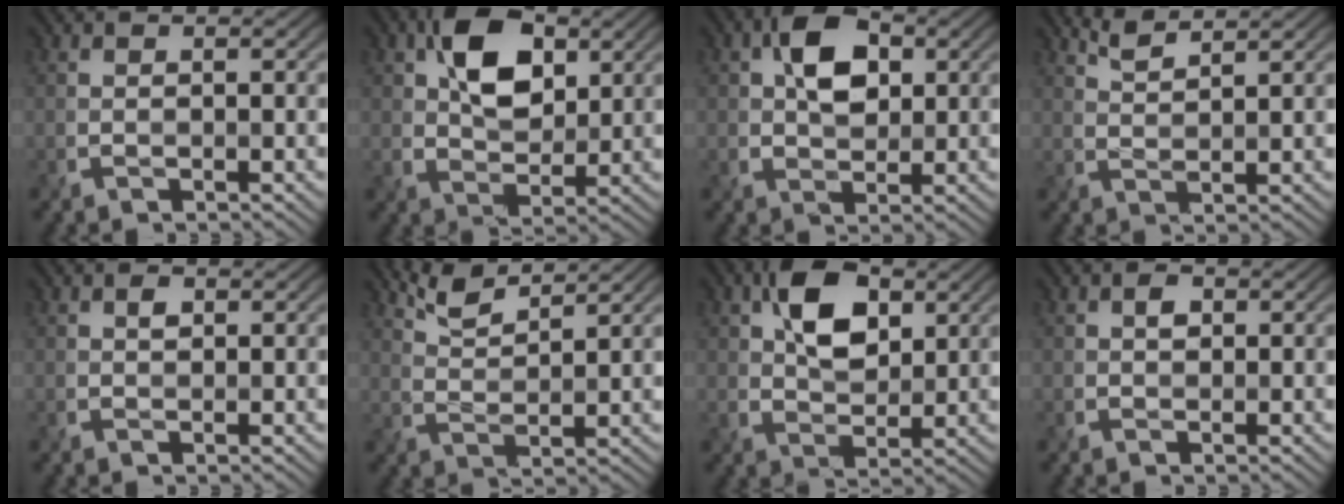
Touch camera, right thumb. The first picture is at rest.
{"total": 8.3, "force": [3.0, 5.1, 5.9], "torque": [-0.106, 0.006, 0.048]}
{"total": 6.2, "force": [1.6, 4.1, 4.3], "torque": [-0.076, 0.007, 0.020]}
{"total": 2.7, "force": [2.4, 0.3, 1.3], "torque": [-0.027, 0.007, 0.052]}
{"total": 0.8, "force": [0.3, 0.6, 0.5], "torque": [-0.008, -0.001, 0.007]}
{"total": 4.3, "force": [3.6, 0.7, 2.2], "torque": [-0.054, 0.003, 0.080]}
{"total": 7.5, "force": [2.7, 4.5, 5.3], "torque": [-0.096, 0.005, 0.043]}
{"total": 1.2, "force": [0.2, 1.0, 0.7], "torque": [-0.012, 0.000, 0.003]}